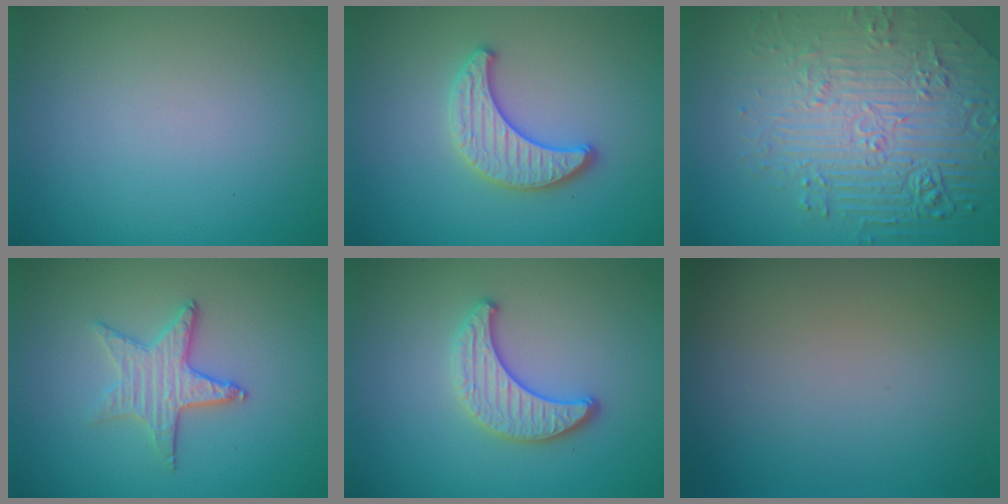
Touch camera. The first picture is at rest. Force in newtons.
{"total": 3.3, "press": 3.2, "slide": 0.7}
{"total": 8.2, "press": 6.2, "slide": 5.3}
{"total": 3.2, "press": 2.8, "slide": 1.5}
{"total": 3.3, "press": 3.1, "slide": 1.0}
{"total": 0.0}